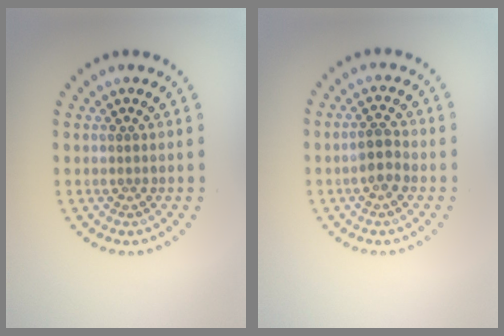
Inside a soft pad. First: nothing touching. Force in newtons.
{"total": 1.8, "press": 1.7, "slide": 0.6}